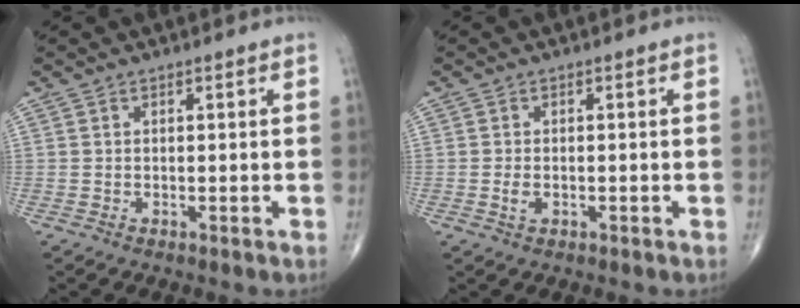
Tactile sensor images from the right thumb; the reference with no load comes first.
{"total": 1.7, "force": [-0.5, 1.0, 1.4], "torque": [-0.029, 0.000, -0.010]}